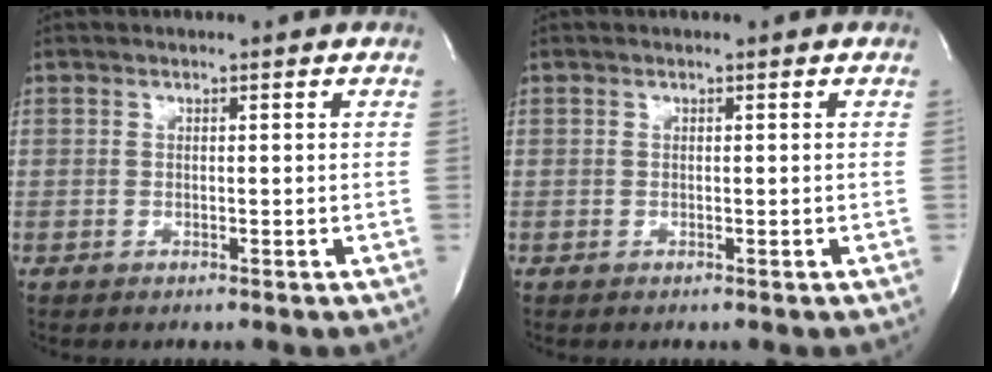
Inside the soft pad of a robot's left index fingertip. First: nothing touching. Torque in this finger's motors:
{"motor_torque": [0.00, 0.00, 0.01, 0.00]}